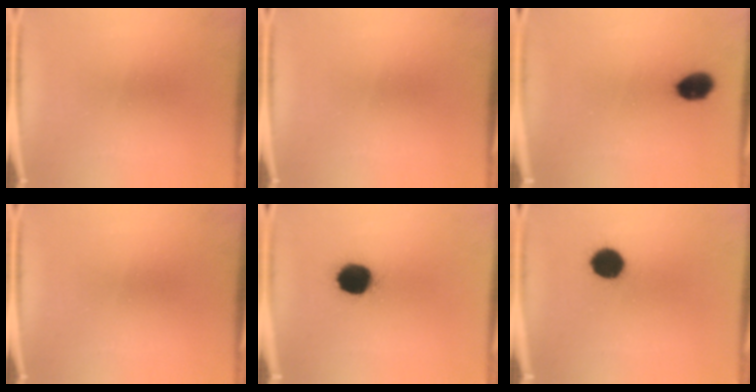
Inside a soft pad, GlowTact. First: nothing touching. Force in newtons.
{"total": 0.0}
{"total": 5.9}
{"total": 0.0}
{"total": 11.5}
{"total": 8.5}